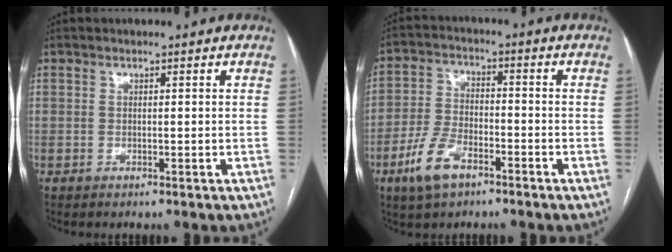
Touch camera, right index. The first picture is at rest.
{"total": 8.2, "force": [-4.9, 3.8, 5.4], "torque": [-0.126, 0.001, -0.093]}